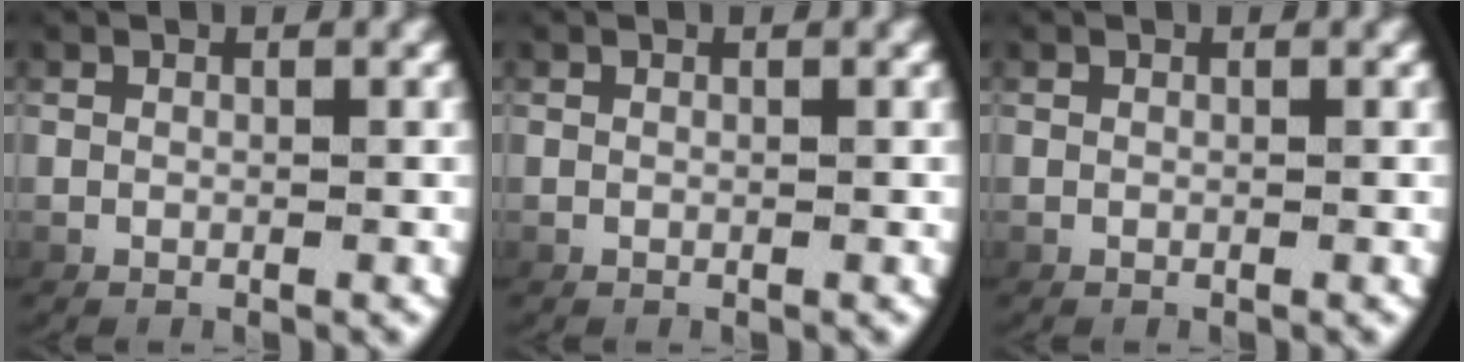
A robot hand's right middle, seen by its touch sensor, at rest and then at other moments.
{"total": 0.0}
{"total": 0.0}